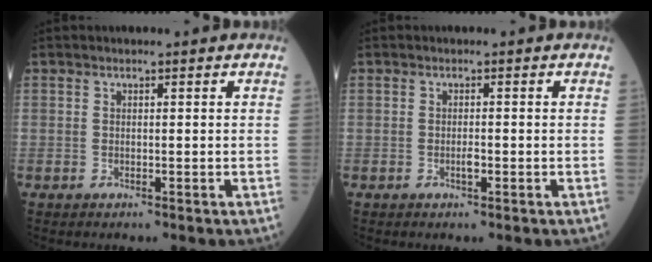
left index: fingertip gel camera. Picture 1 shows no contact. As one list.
[{"total": 0.8, "force": [-0.5, 0.2, 0.7], "torque": [-0.014, -0.004, -0.010]}]